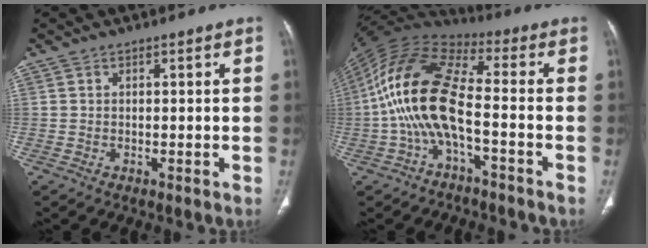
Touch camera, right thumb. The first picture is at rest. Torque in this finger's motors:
{"motor_torque": [2.62, 2.39, 2.48, -0.30, 0.54]}